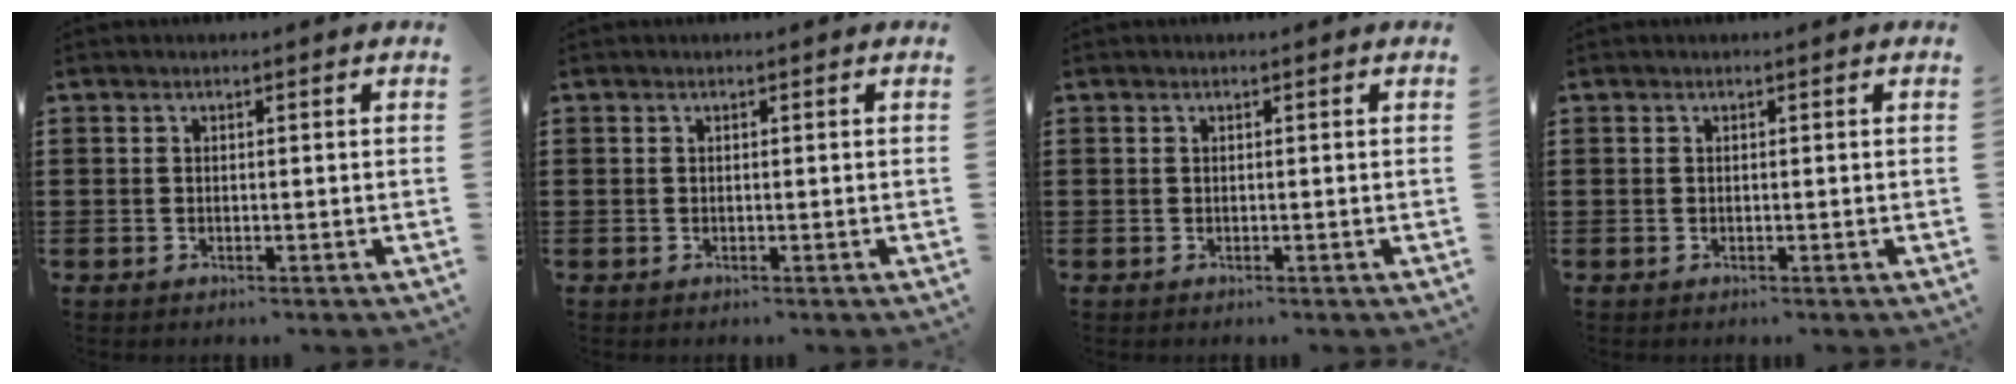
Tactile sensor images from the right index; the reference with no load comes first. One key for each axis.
{"total": 0.0}
{"total": 0.0}
{"total": 0.0}